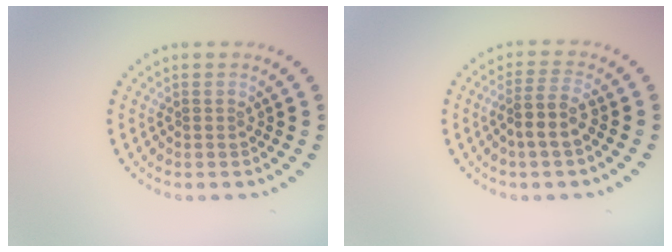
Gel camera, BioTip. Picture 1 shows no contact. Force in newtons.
{"total": 2.7, "press": 2.2, "slide": 1.5}